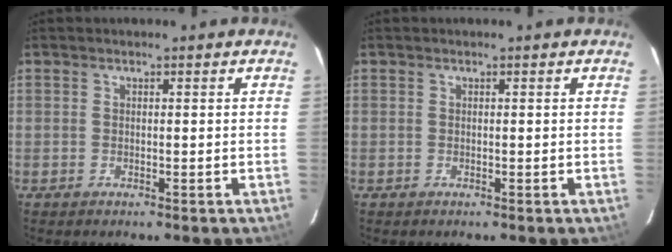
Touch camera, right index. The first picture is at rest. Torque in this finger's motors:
{"motor_torque": [0.00, 0.00, 0.00, 0.00]}